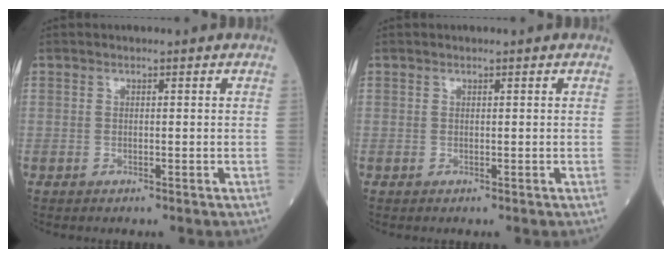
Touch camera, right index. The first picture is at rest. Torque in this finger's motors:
{"motor_torque": [-0.10, -0.01, -0.03, -0.01]}